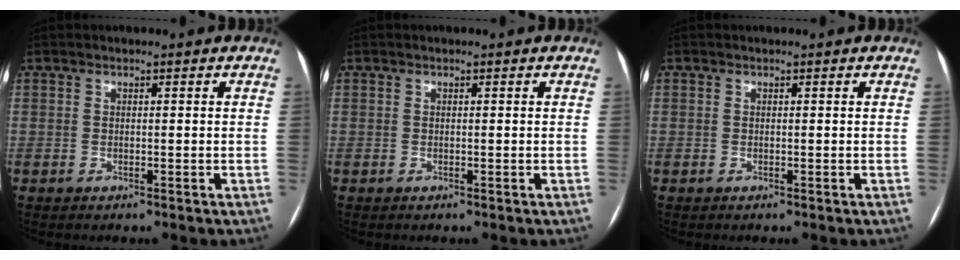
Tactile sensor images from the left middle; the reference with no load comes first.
{"total": 0.0}
{"total": 0.0}